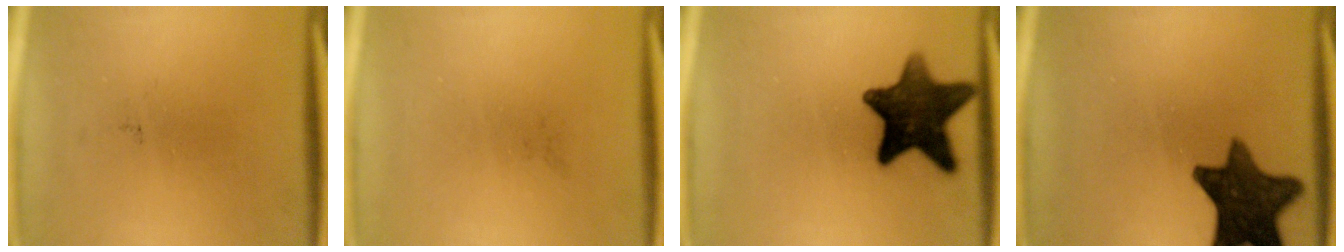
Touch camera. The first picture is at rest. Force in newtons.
{"total": 0.0}
{"total": 13.3}
{"total": 12.9}